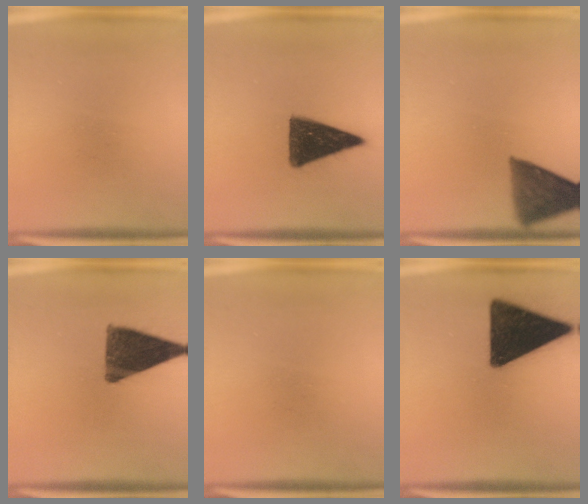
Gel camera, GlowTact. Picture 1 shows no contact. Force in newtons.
{"total": 13.3}
{"total": 10.3}
{"total": 12.2}
{"total": 0.0}
{"total": 17.5}